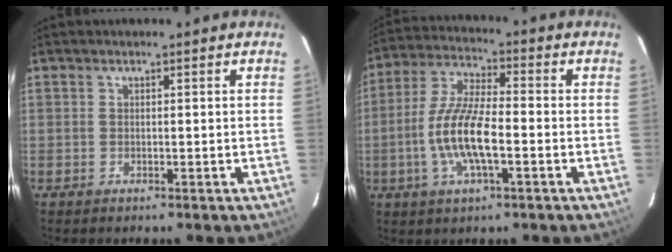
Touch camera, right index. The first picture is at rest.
{"total": 12.0, "force": [-3.1, 3.3, 11.1], "torque": [-0.234, 0.000, -0.062]}